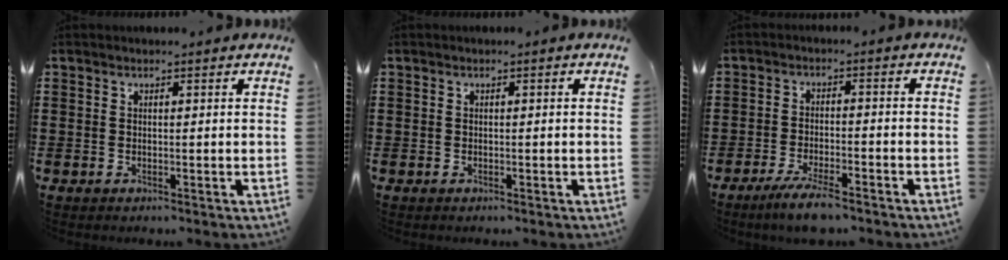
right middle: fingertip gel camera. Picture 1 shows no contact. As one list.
[{"total": 0.0}, {"total": 5.2, "force": [-4.2, 0.6, 2.9], "torque": [-0.067, -0.010, -0.081]}]